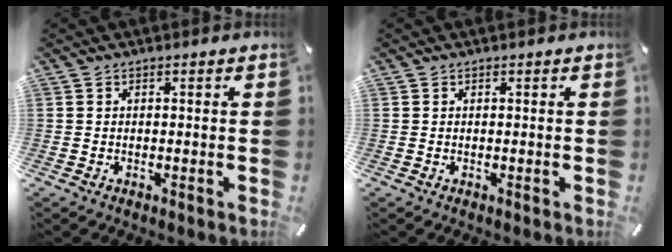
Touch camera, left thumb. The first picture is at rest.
{"total": 0.0}